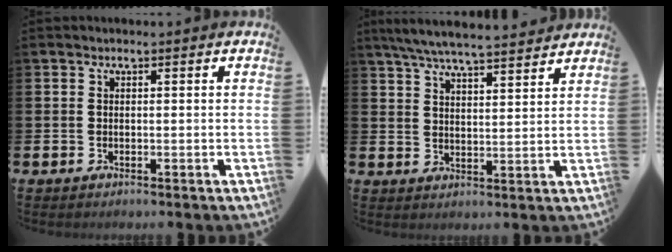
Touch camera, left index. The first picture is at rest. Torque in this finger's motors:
{"motor_torque": [1.05, -1.09, 0.74, 0.21]}